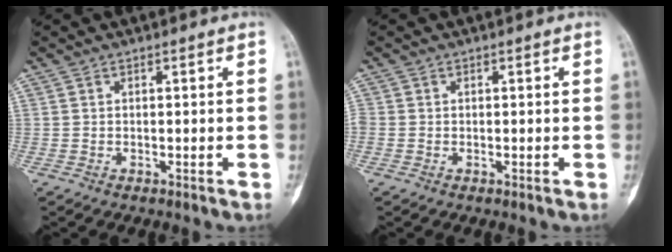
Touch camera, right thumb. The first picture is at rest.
{"total": 0.9, "force": [0.1, 0.8, 0.4], "torque": [-0.010, 0.003, 0.002]}